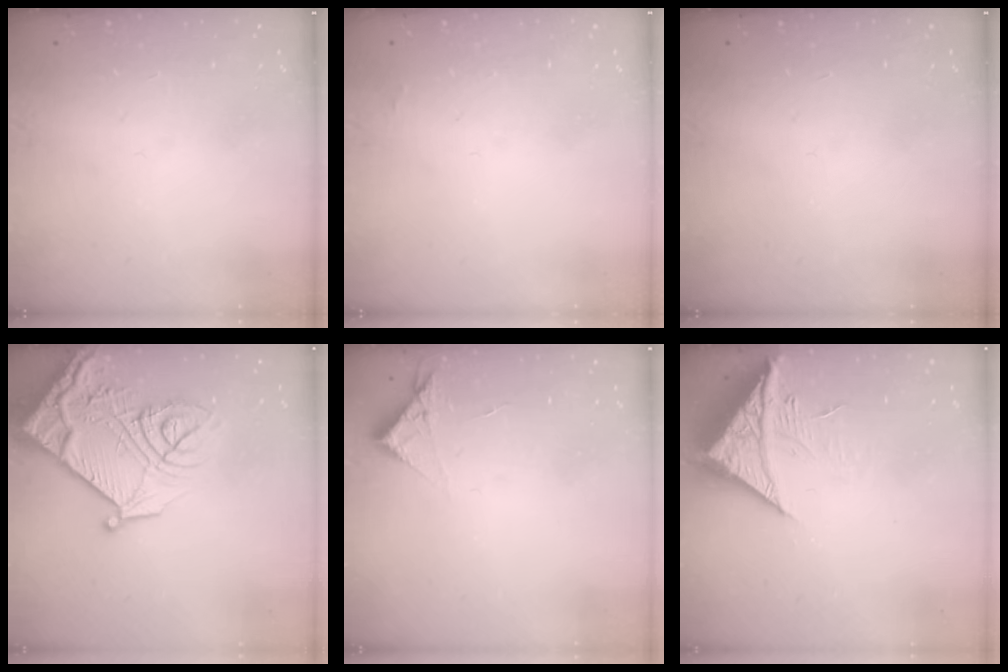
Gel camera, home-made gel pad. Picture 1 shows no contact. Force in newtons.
{"total": 1.3, "press": 1.3, "slide": 0.2}
{"total": 0.0}
{"total": 22.5, "press": 22.3, "slide": 2.7}
{"total": 3.4, "press": 3.4, "slide": 0.5}
{"total": 10.5, "press": 10.5, "slide": 1.0}